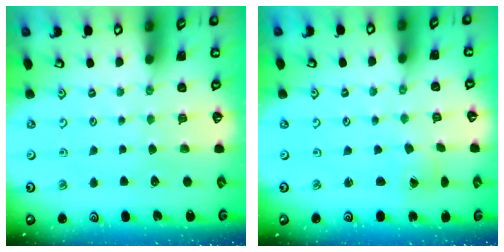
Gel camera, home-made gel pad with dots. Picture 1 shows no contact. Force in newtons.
{"total": 1.5, "press": 1.5, "slide": 0.1}